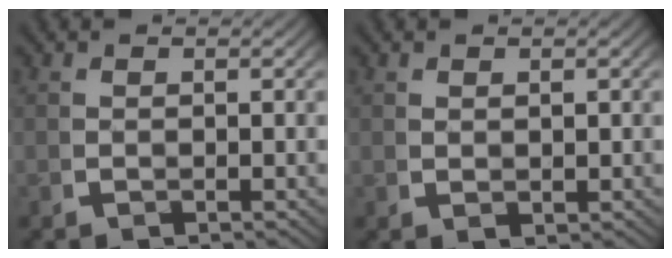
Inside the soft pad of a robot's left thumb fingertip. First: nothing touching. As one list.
[{"total": 0.8, "force": [0.6, 0.3, 0.4], "torque": [-0.001, -0.002, 0.017]}]